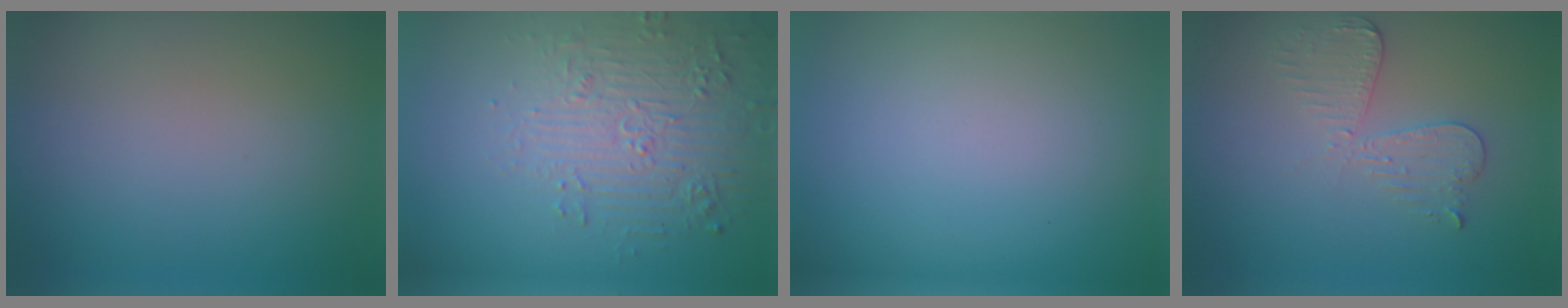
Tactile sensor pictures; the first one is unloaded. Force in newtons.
{"total": 4.9, "press": 4.1, "slide": 2.7}
{"total": 0.0}
{"total": 3.0, "press": 2.7, "slide": 1.2}